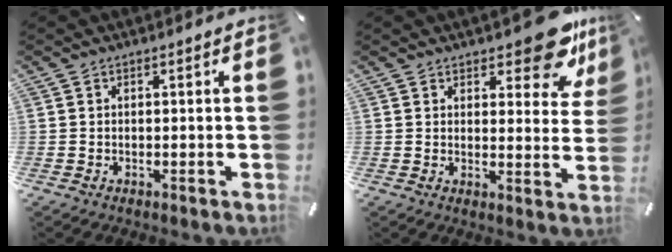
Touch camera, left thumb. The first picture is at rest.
{"total": 11.7, "force": [8.6, 4.8, 6.3], "torque": [-0.058, -0.065, 0.149]}